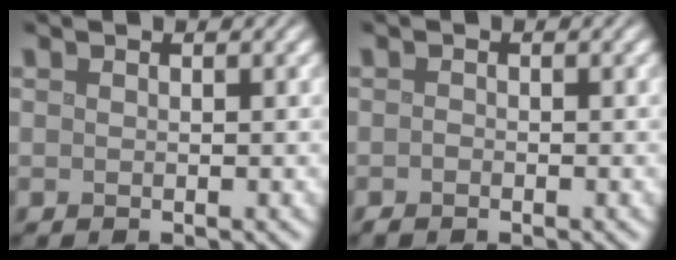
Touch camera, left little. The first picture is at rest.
{"total": 0.7, "force": [-0.5, 0.5, 0.2], "torque": [-0.003, 0.000, -0.011]}